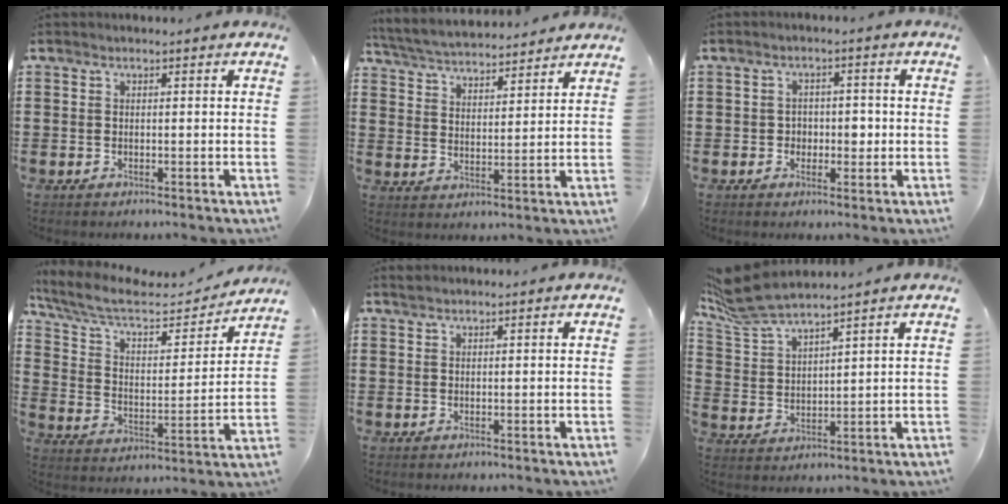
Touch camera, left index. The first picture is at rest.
{"total": 4.6, "force": [4.6, 0.2, 0.7], "torque": [-0.036, -0.026, 0.079]}
{"total": 2.7, "force": [-0.5, 2.2, 1.4], "torque": [-0.028, 0.004, -0.017]}
{"total": 8.5, "force": [6.9, 2.4, 4.5], "torque": [-0.115, -0.035, 0.115]}
{"total": 0.6, "force": [0.5, 0.0, 0.3], "torque": [-0.007, -0.001, 0.009]}
{"total": 7.4, "force": [6.6, 1.0, 3.2], "torque": [-0.097, -0.026, 0.117]}